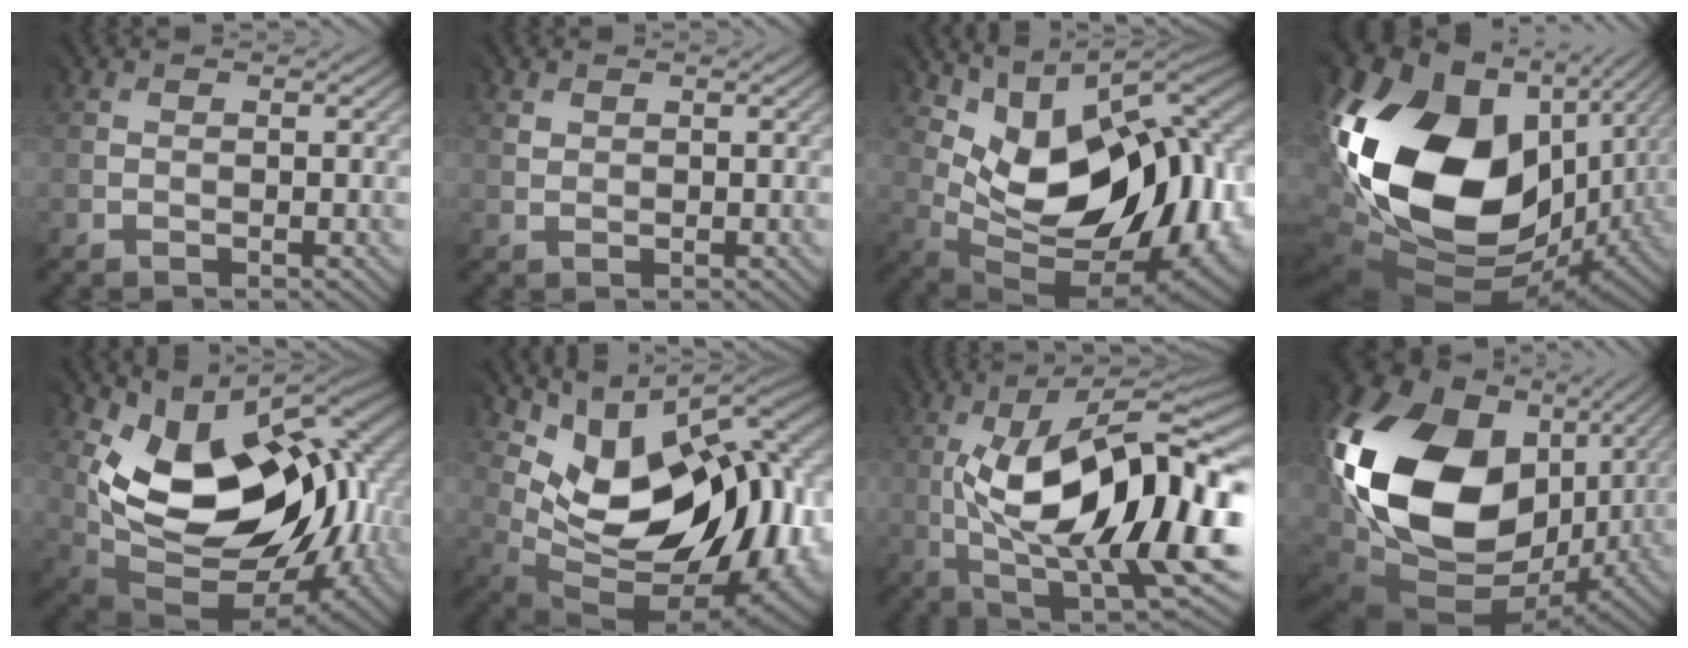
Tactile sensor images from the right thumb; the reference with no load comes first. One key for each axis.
{"total": 1.8, "fx": 1.4, "fy": 1.1, "fz": -0.2, "tx": 0.005, "ty": 0.001, "tz": 0.025}
{"total": 16.1, "fx": 2.9, "fy": 8.3, "fz": 13.4, "tx": -0.203, "ty": 0.012, "tz": 0.065}
{"total": 20.2, "fx": 1.2, "fy": 15.2, "fz": 13.3, "tx": -0.353, "ty": -0.043, "tz": 0.071}
{"total": 14.9, "fx": 3.7, "fy": 9.0, "fz": 11.3, "tx": -0.161, "ty": -0.011, "tz": 0.076}
{"total": 15.4, "fx": 4.1, "fy": 8.0, "fz": 12.5, "tx": -0.187, "ty": 0.010, "tz": 0.088}
{"total": 16.7, "fx": -1.0, "fy": 5.9, "fz": 15.6, "tx": -0.246, "ty": 0.013, "tz": -0.018}
{"total": 20.3, "fx": 3.3, "fy": 15.3, "fz": 13.0, "tx": -0.363, "ty": -0.024, "tz": 0.095}